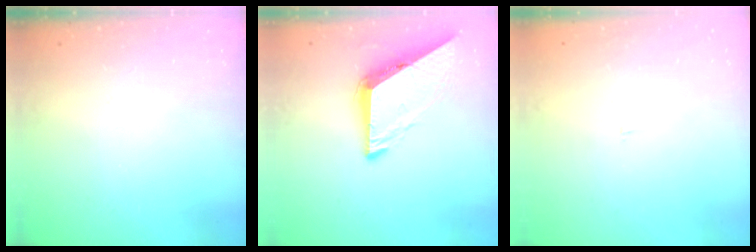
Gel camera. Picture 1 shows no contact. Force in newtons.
{"total": 7.9, "press": 7.9, "slide": 0.4}
{"total": 2.3, "press": 2.3, "slide": 0.2}